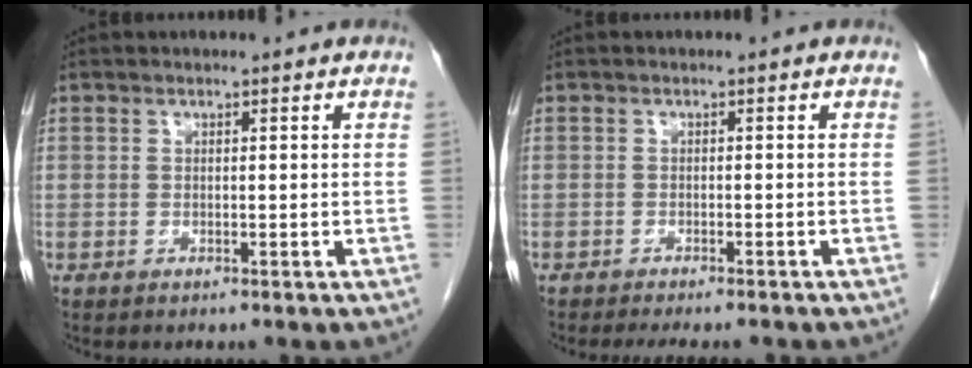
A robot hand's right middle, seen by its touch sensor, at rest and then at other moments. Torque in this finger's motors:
{"motor_torque": [0.06, -0.04, 0.02, 0.02]}